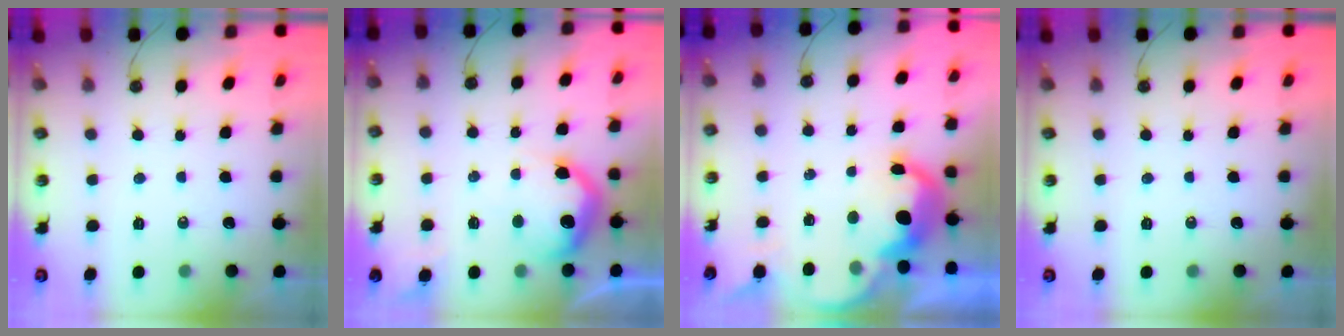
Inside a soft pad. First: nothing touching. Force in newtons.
{"total": 16.7, "press": 16.6, "slide": 1.4}
{"total": 10.1, "press": 10.0, "slide": 0.7}
{"total": 0.0}